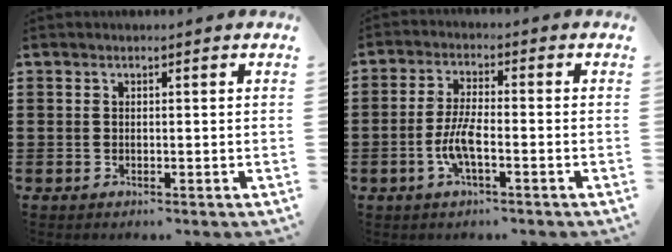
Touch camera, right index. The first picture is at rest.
{"total": 5.3, "force": [-2.0, 1.3, 4.7], "torque": [-0.115, -0.009, -0.046]}